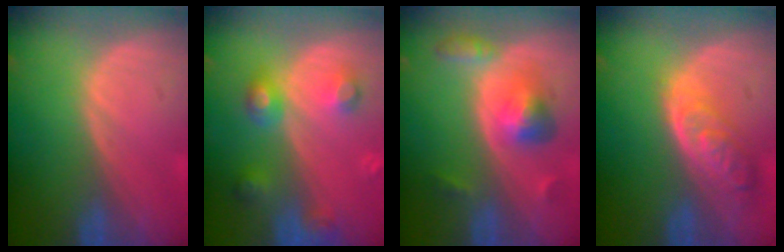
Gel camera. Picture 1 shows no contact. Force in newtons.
{"total": 5.8, "press": 5.8, "slide": 0.3}
{"total": 5.6, "press": 5.6, "slide": 0.2}
{"total": 6.3, "press": 5.7, "slide": 2.8}